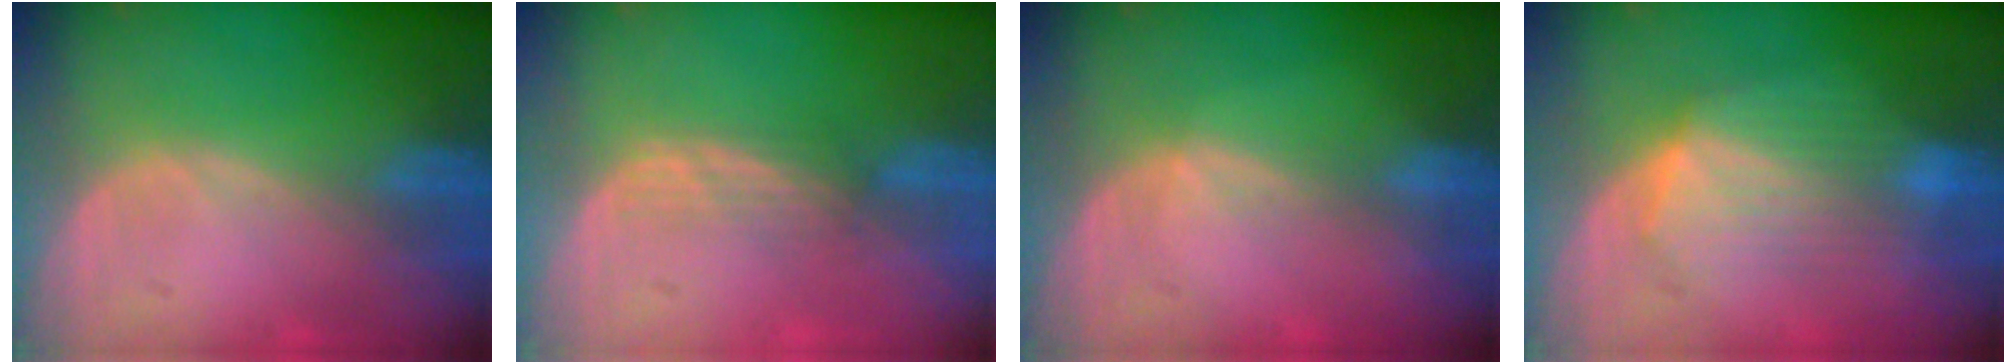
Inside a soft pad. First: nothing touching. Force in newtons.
{"total": 2.4, "press": 2.3, "slide": 0.8}
{"total": 1.2, "press": 0.7, "slide": 0.9}
{"total": 7.3, "press": 7.2, "slide": 0.6}